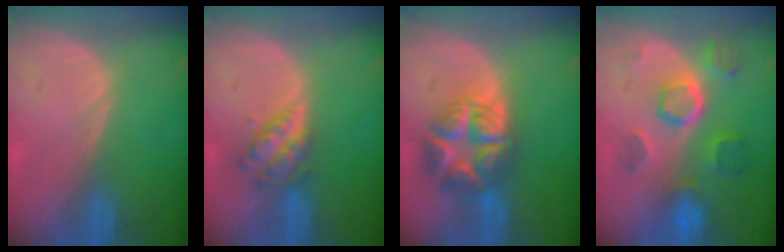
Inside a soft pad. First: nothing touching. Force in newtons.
{"total": 4.6, "press": 4.6, "slide": 0.3}
{"total": 9.0, "press": 9.0, "slide": 0.5}
{"total": 8.7, "press": 7.8, "slide": 3.9}